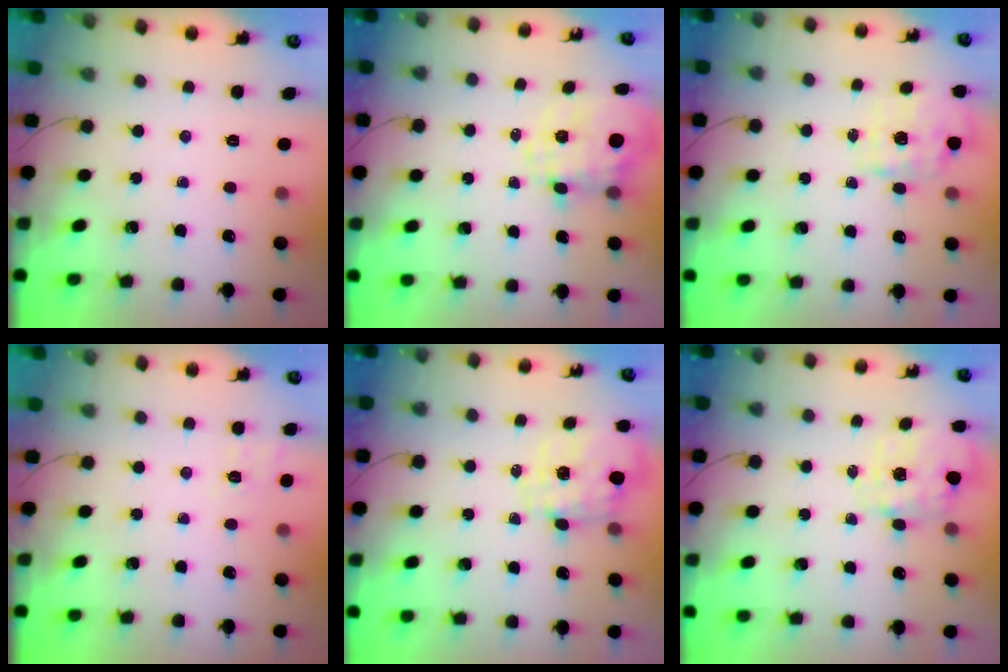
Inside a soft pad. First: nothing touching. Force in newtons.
{"total": 8.7, "press": 8.5, "slide": 1.7}
{"total": 1.7, "press": 1.6, "slide": 0.5}
{"total": 8.3, "press": 8.0, "slide": 2.0}
{"total": 1.3, "press": 1.2, "slide": 0.5}
{"total": 2.9, "press": 2.7, "slide": 0.8}